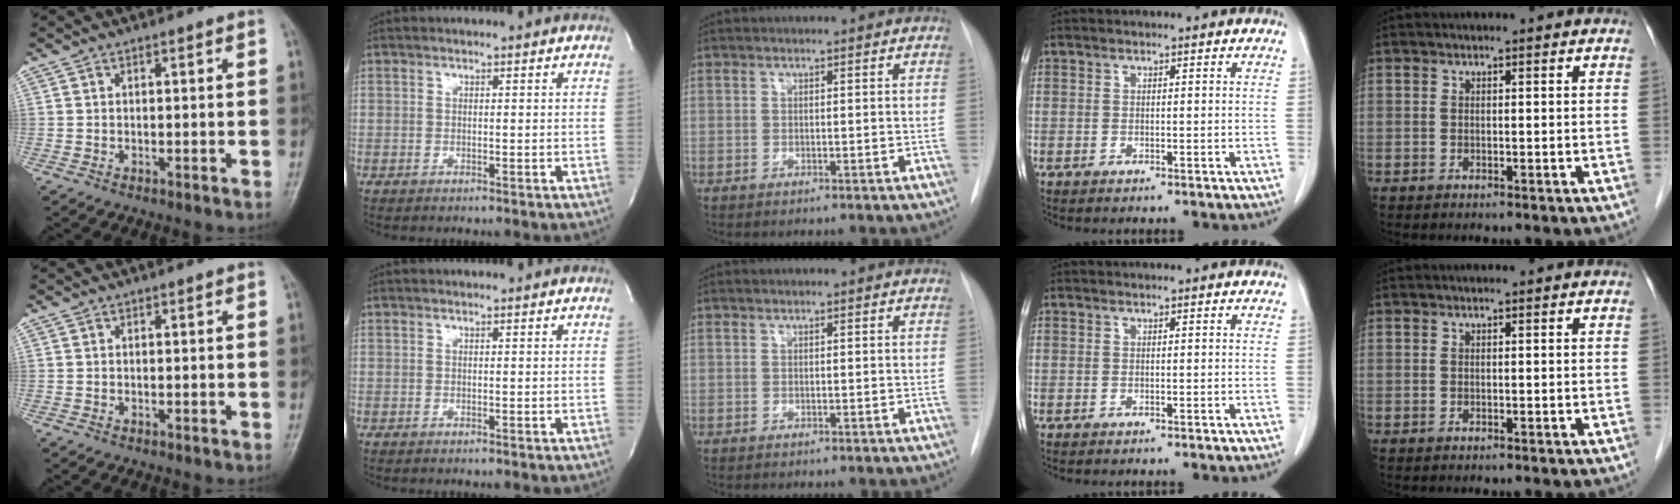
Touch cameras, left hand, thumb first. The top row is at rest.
{}